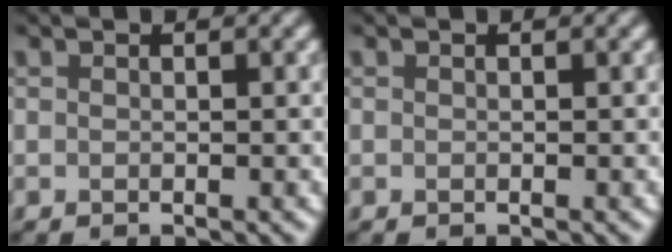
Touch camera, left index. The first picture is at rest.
{"total": 0.0}